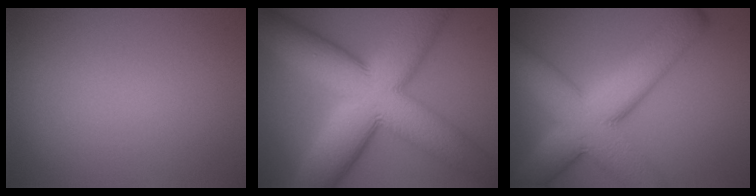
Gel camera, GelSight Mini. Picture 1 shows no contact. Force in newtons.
{"total": 15.7, "press": 15.6, "slide": 0.6}
{"total": 11.2, "press": 11.1, "slide": 0.4}